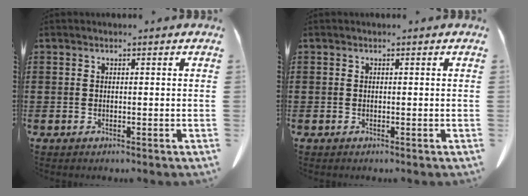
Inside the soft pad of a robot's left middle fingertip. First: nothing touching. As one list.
[{"total": 0.0}]